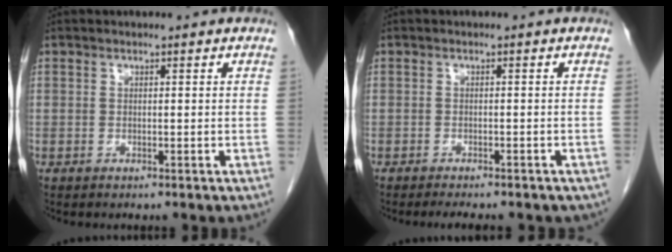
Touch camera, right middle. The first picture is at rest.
{"total": 8.3, "force": [-7.1, 2.3, 3.6], "torque": [-0.045, -0.005, -0.076]}